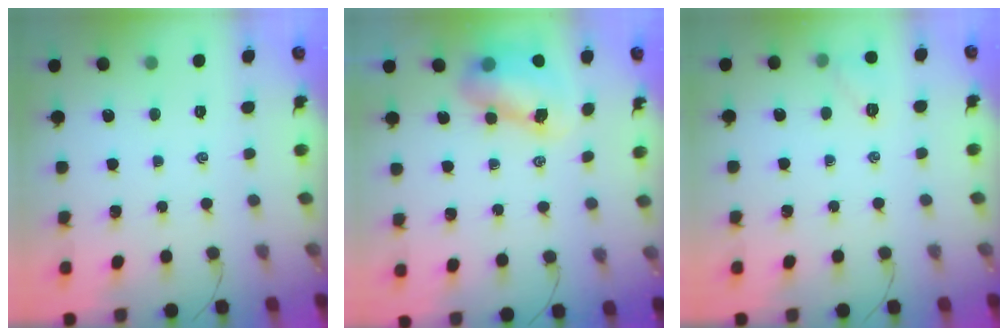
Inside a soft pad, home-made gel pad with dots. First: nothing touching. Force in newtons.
{"total": 8.0, "press": 7.8, "slide": 1.7}
{"total": 5.6, "press": 5.4, "slide": 1.4}